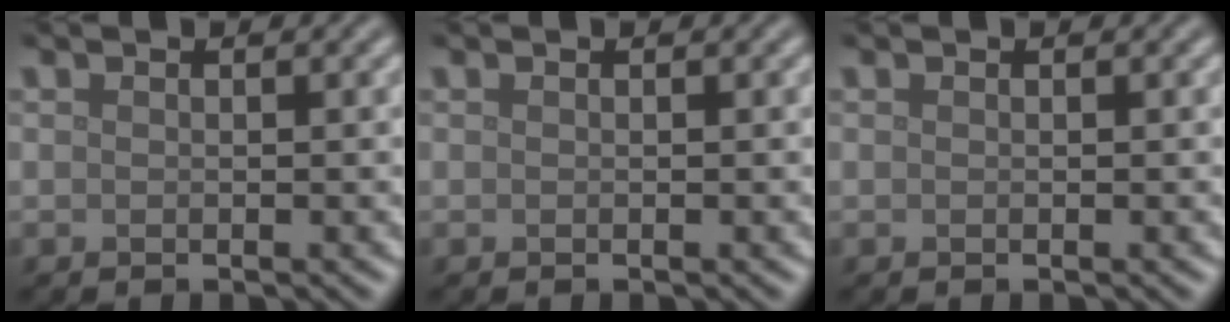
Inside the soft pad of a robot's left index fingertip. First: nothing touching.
{"total": 0.0}
{"total": 0.0}